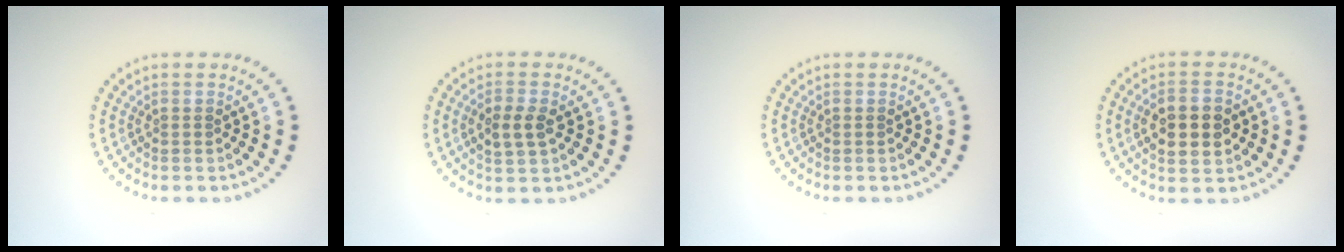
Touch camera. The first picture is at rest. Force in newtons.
{"total": 2.5, "press": 2.5, "slide": 0.3}
{"total": 0.0}
{"total": 4.4, "press": 4.4, "slide": 0.2}